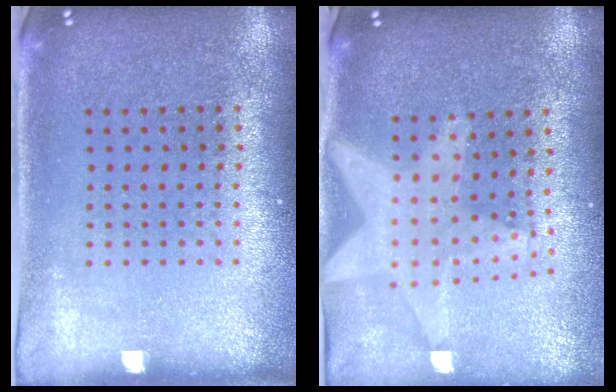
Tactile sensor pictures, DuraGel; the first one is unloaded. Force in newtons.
{"total": 2.2, "press": 1.8, "slide": 1.2}